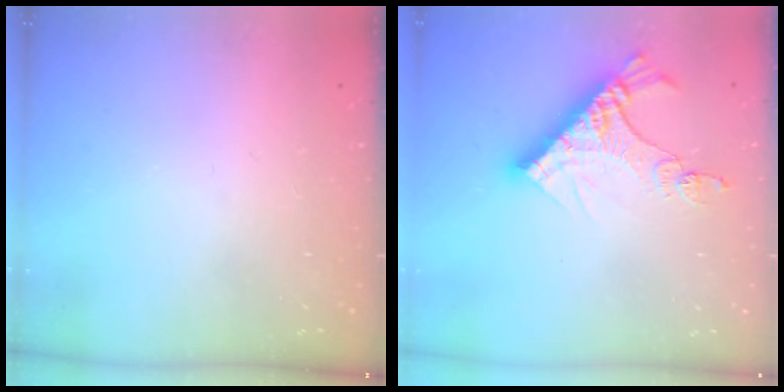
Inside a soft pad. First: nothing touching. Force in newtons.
{"total": 12.6, "press": 12.6, "slide": 1.1}